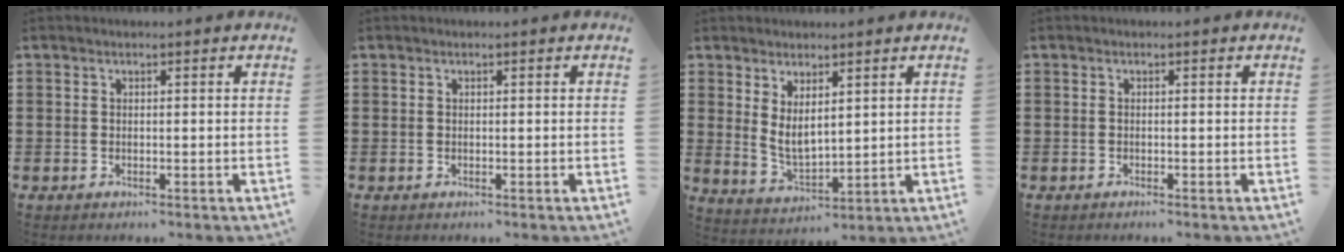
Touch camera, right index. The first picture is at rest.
{"total": 0.0}
{"total": 4.4, "force": [2.2, 2.3, 3.1], "torque": [-0.067, -0.001, 0.040]}
{"total": 0.0}